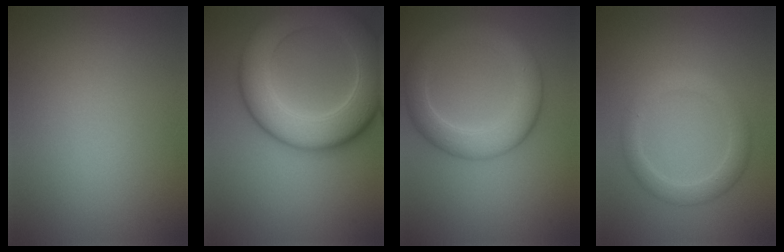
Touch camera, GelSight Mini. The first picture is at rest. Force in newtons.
{"total": 9.4, "press": 9.4, "slide": 0.3}
{"total": 5.2, "press": 5.2, "slide": 0.2}
{"total": 2.7, "press": 2.7, "slide": 0.0}